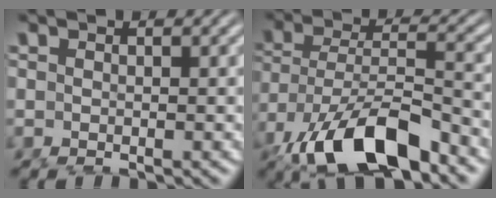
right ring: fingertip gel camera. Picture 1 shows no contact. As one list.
[{"total": 8.2, "force": [-4.1, 3.4, 6.3], "torque": [-0.124, -0.041, -0.044]}]